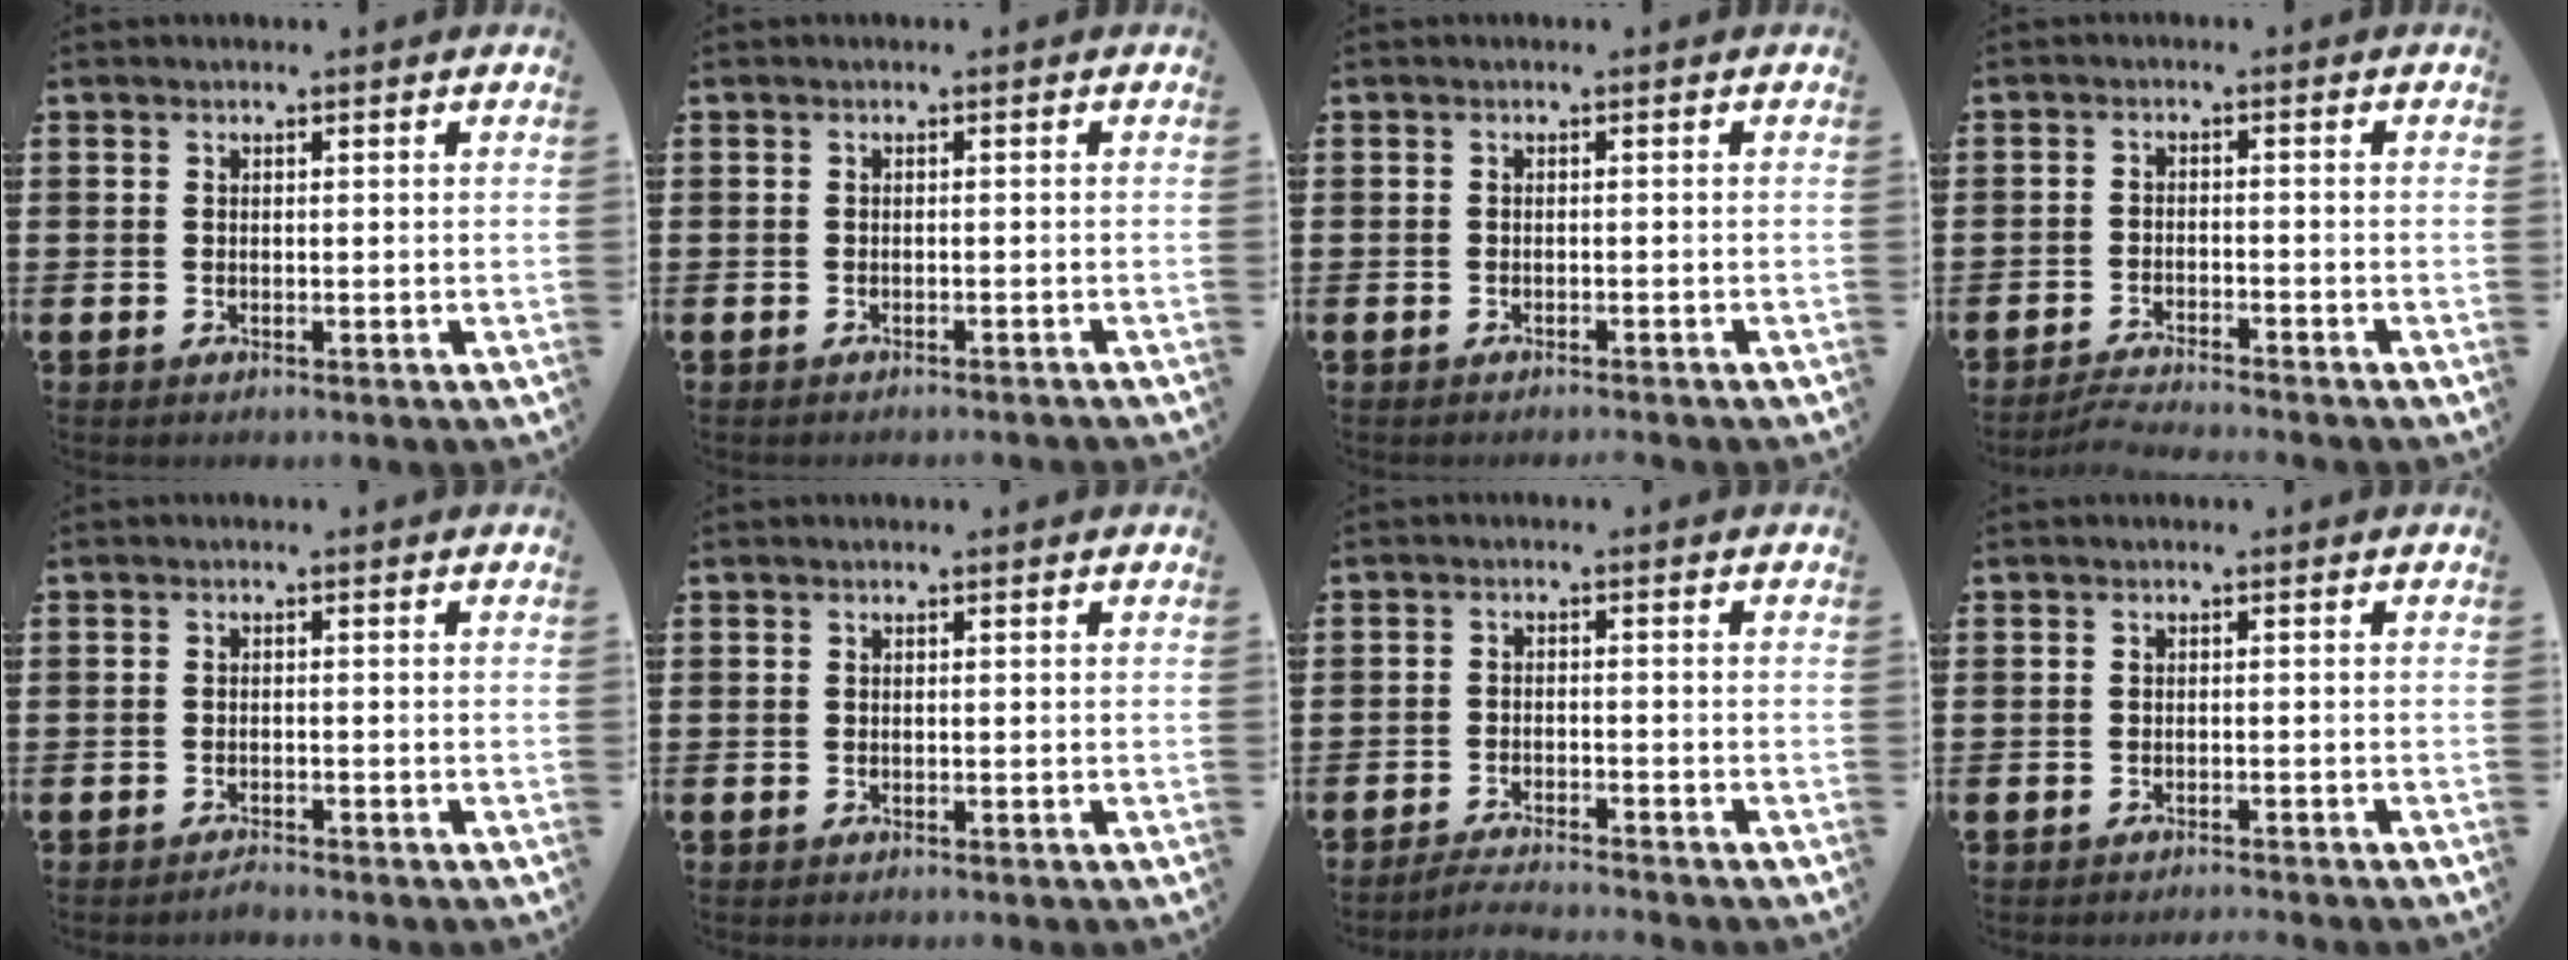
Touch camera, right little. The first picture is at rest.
{"total": 0.5, "force": [-0.5, -0.1, 0.1], "torque": [0.000, 0.000, -0.011]}
{"total": 0.6, "force": [-0.6, -0.2, 0.0], "torque": [0.001, -0.001, -0.012]}
{"total": 2.5, "force": [-2.4, -0.2, 0.5], "torque": [-0.008, 0.005, -0.049]}
{"total": 0.9, "force": [-0.9, 0.0, 0.1], "torque": [-0.005, -0.002, -0.018]}
{"total": 0.0}
{"total": 2.2, "force": [-2.2, -0.3, 0.2], "torque": [-0.005, 0.003, -0.045]}
{"total": 0.9, "force": [-0.8, -0.2, 0.1], "torque": [-0.001, -0.001, -0.017]}